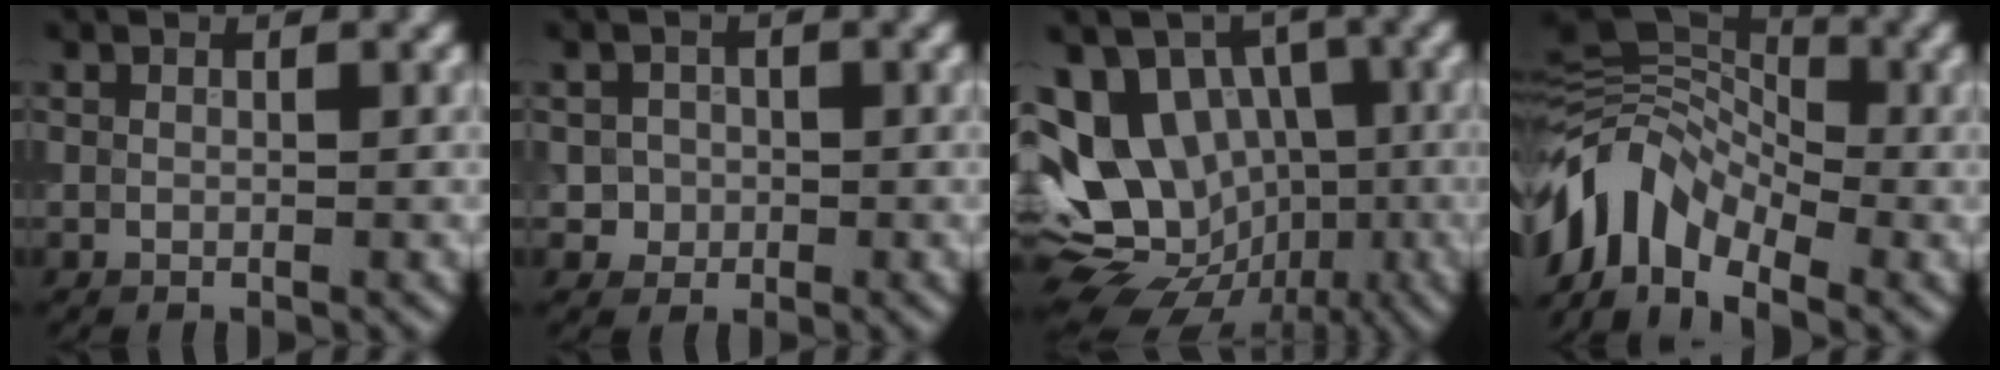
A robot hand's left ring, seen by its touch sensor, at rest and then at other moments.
{"total": 1.8, "force": [-0.2, 1.7, 0.3], "torque": [0.015, -0.004, -0.003]}
{"total": 12.3, "force": [-1.4, 9.9, 7.2], "torque": [-0.109, 0.001, -0.021]}
{"total": 8.7, "force": [-4.2, 5.6, 5.1], "torque": [-0.088, 0.010, -0.095]}